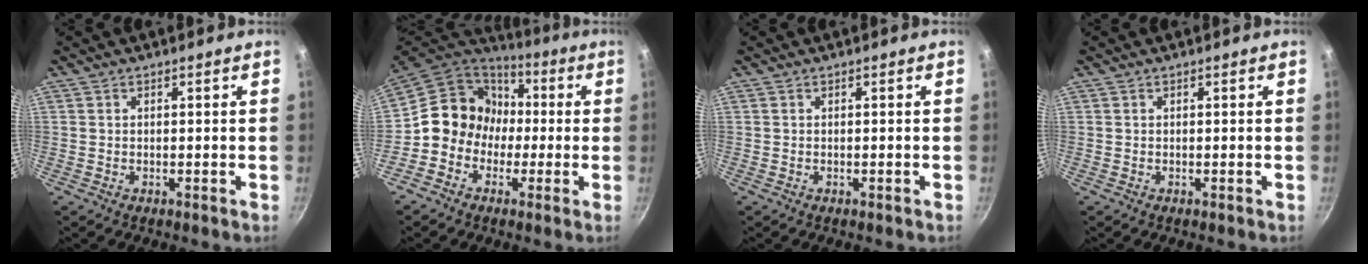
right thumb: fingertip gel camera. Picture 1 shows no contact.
{"total": 12.7, "force": [-0.8, 11.7, 4.9], "torque": [-0.036, 0.045, -0.031]}
{"total": 0.0}
{"total": 0.0}